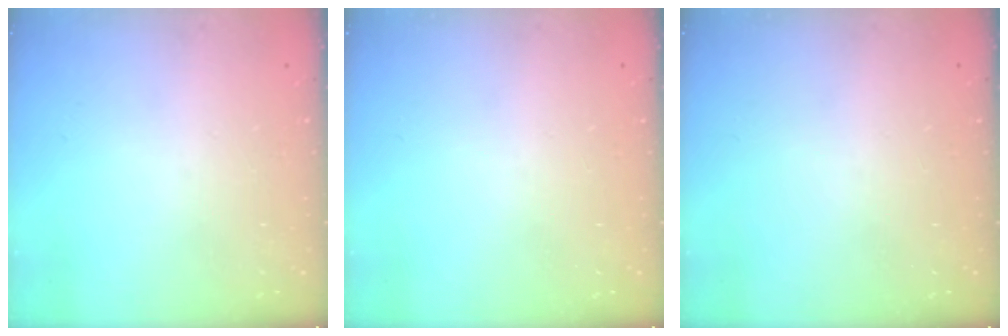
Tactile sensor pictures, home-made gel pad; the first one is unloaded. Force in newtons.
{"total": 0.0}
{"total": 0.0}